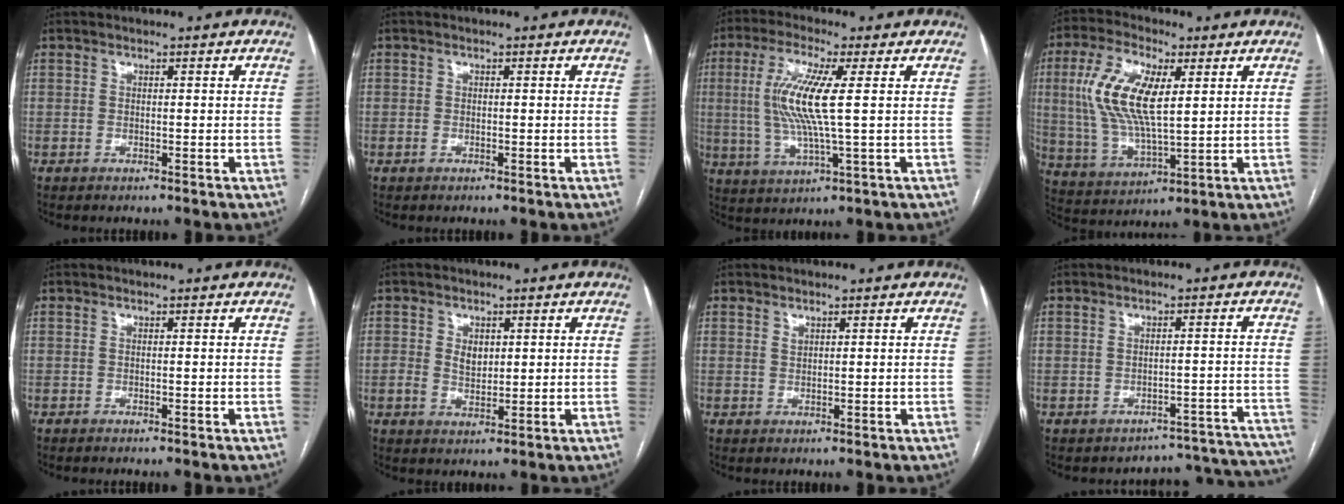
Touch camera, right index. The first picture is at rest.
{"total": 0.7, "force": [-0.3, 0.5, 0.5], "torque": [-0.010, 0.000, -0.004]}
{"total": 10.5, "force": [1.3, 0.5, 10.4], "torque": [-0.227, 0.002, 0.025]}
{"total": 13.3, "force": [3.2, 4.6, 12.1], "torque": [-0.264, 0.010, 0.063]}
{"total": 0.5, "force": [-0.5, 0.0, 0.2], "torque": [0.001, 0.000, -0.007]}
{"total": 3.6, "force": [0.7, 2.5, 2.5], "torque": [-0.046, 0.004, 0.018]}
{"total": 0.7, "force": [0.6, 0.3, 0.3], "torque": [-0.005, -0.003, 0.011]}
{"total": 13.3, "force": [-13.0, 2.8, -0.1], "torque": [0.018, 0.040, -0.134]}